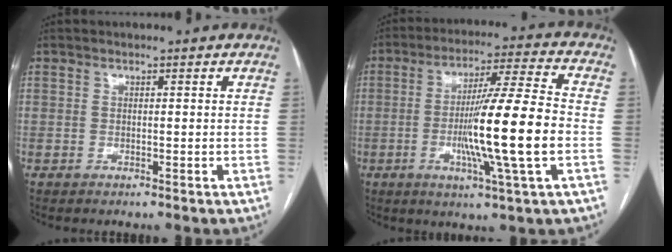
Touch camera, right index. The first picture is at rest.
{"total": 15.5, "force": [-2.8, -0.8, 15.2], "torque": [-0.264, -0.008, -0.056]}